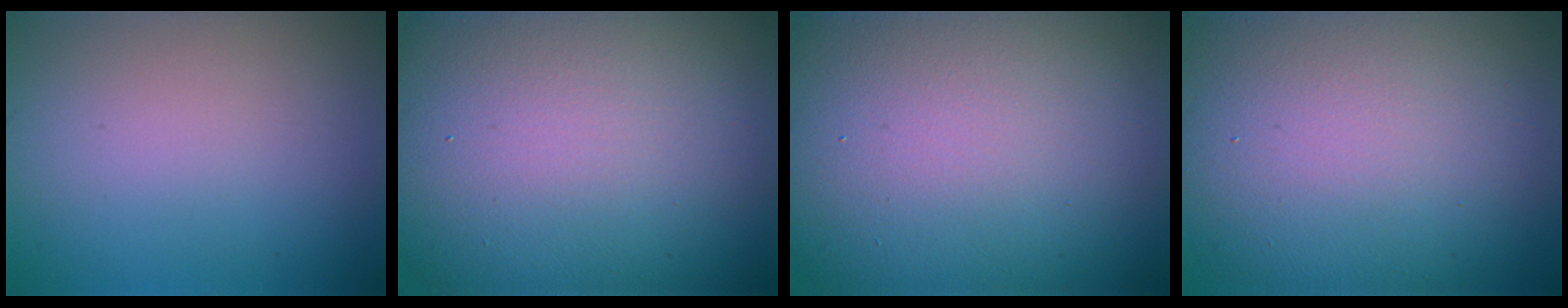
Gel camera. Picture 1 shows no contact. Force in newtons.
{"total": 22.1, "press": 22.1, "slide": 0.9}
{"total": 22.3, "press": 22.2, "slide": 1.1}
{"total": 15.9, "press": 15.9, "slide": 1.3}